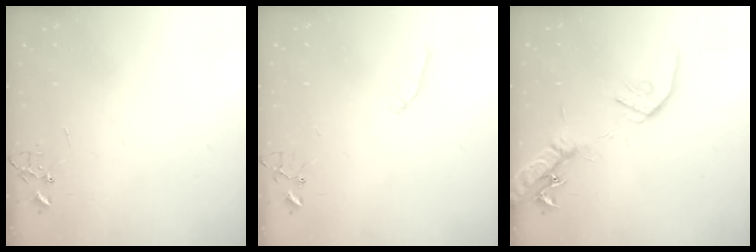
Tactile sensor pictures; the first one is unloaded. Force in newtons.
{"total": 5.2, "press": 5.2, "slide": 0.8}
{"total": 16.5, "press": 16.2, "slide": 2.9}